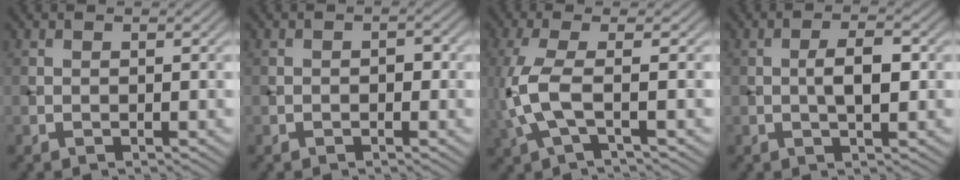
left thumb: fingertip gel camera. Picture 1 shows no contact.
{"total": 1.3, "force": [-0.3, 0.9, 0.9], "torque": [-0.011, -0.001, -0.008]}
{"total": 6.4, "force": [-0.7, 1.8, 6.1], "torque": [-0.153, 0.004, -0.021]}
{"total": 3.6, "force": [-0.1, 1.3, 3.4], "torque": [-0.060, 0.005, -0.003]}